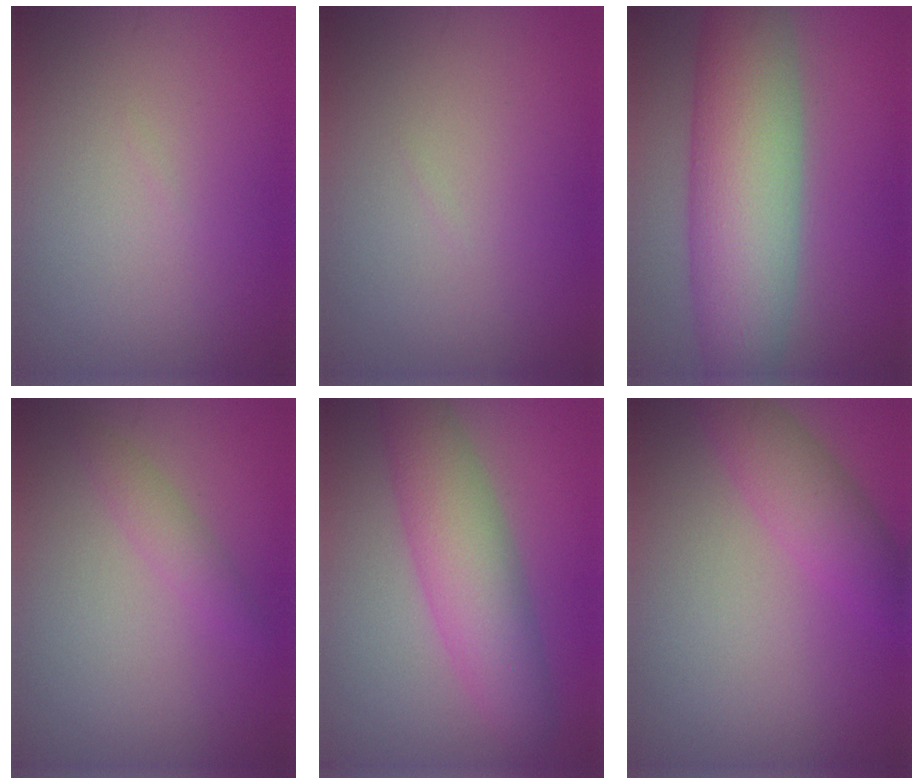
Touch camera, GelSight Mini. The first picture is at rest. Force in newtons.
{"total": 0.0}
{"total": 9.8, "press": 9.8, "slide": 0.1}
{"total": 1.5, "press": 1.5, "slide": 0.1}
{"total": 6.2, "press": 6.2, "slide": 0.1}
{"total": 3.6, "press": 3.6, "slide": 0.0}